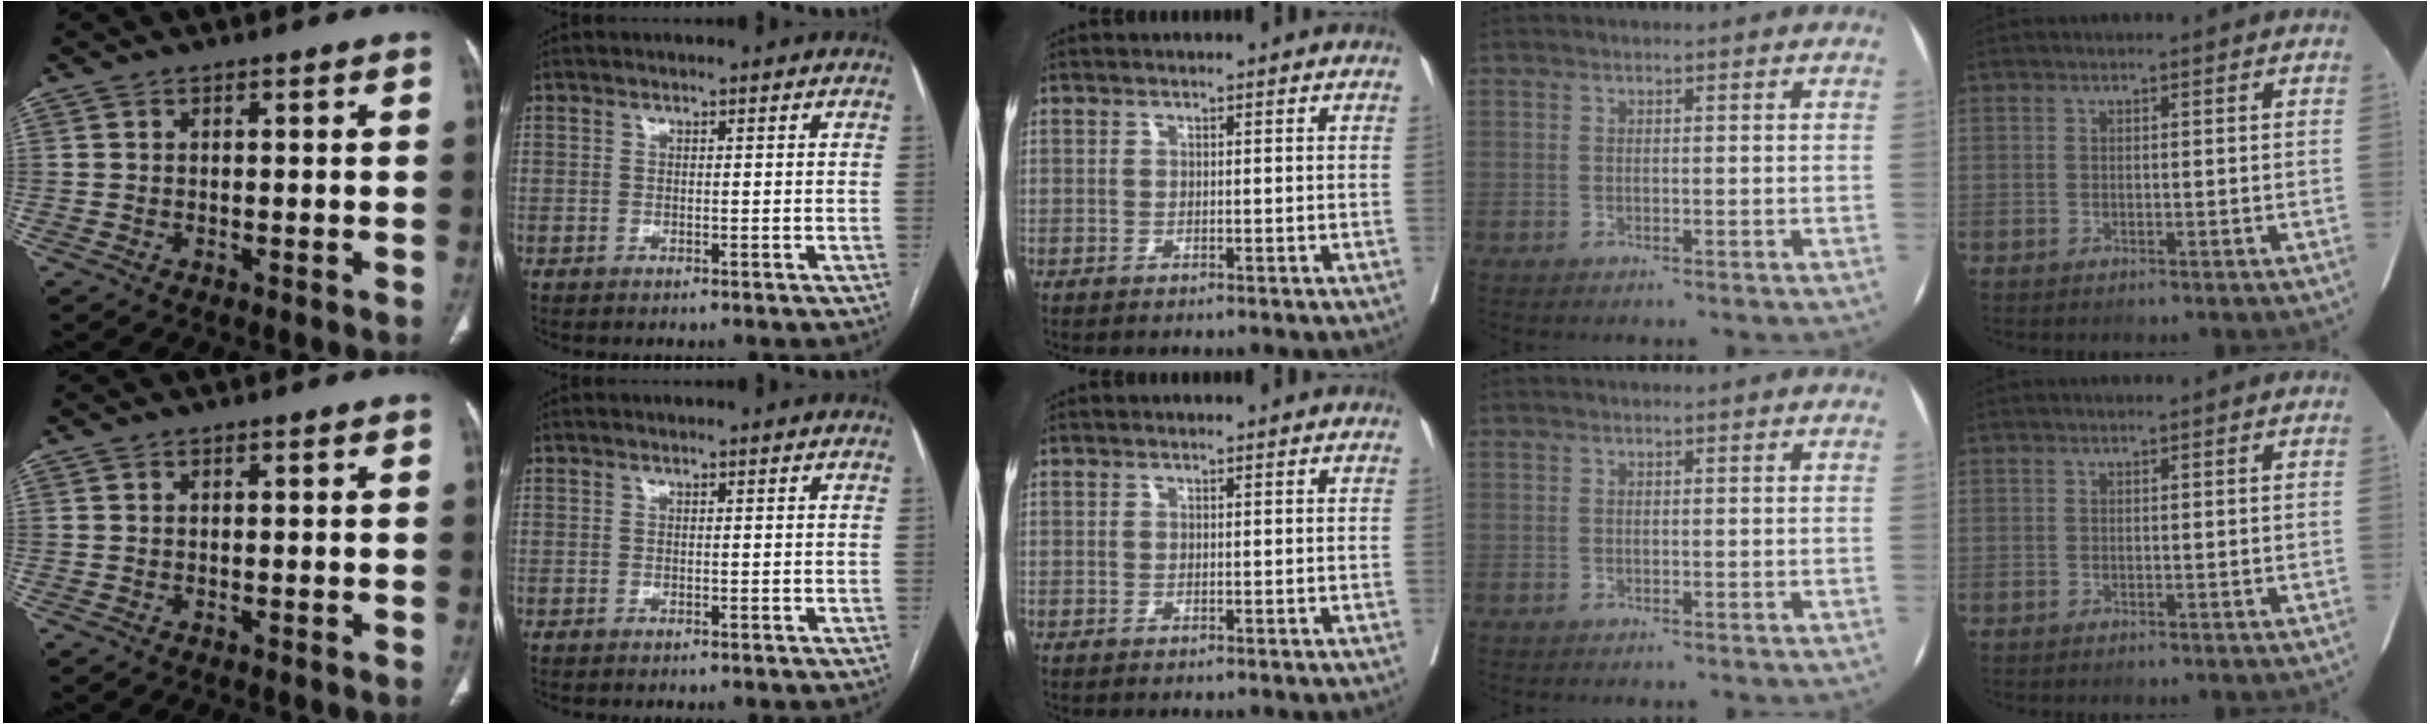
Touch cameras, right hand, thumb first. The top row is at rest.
{}